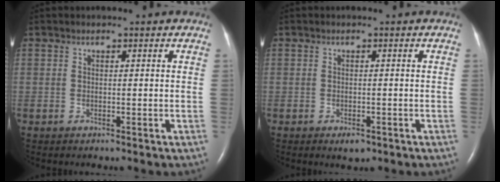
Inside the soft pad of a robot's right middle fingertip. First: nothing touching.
{"total": 1.7, "force": [-1.0, 0.8, 1.1], "torque": [-0.015, 0.000, -0.009]}